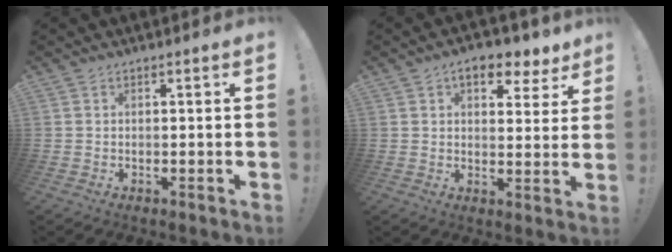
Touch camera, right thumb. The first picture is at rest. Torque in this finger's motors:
{"motor_torque": [0.03, 0.03, 0.03, 0.02, 0.00]}